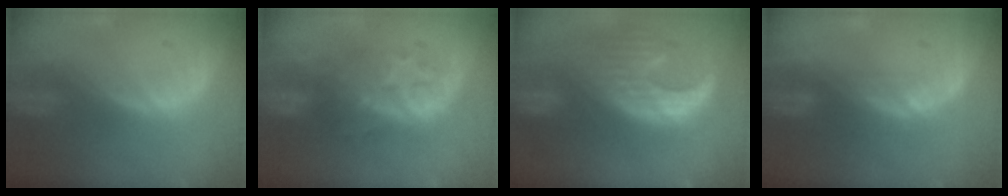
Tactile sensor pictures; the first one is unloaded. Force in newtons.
{"total": 8.0, "press": 7.8, "slide": 1.7}
{"total": 12.3, "press": 11.1, "slide": 5.3}
{"total": 2.8, "press": 2.1, "slide": 1.7}